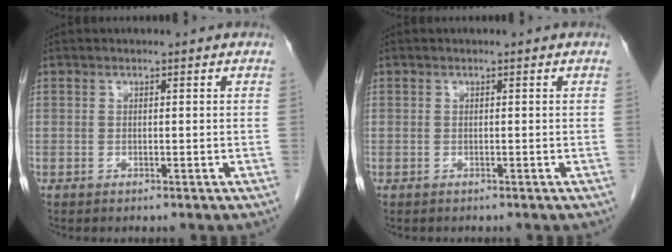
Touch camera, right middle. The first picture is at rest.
{"total": 0.0}